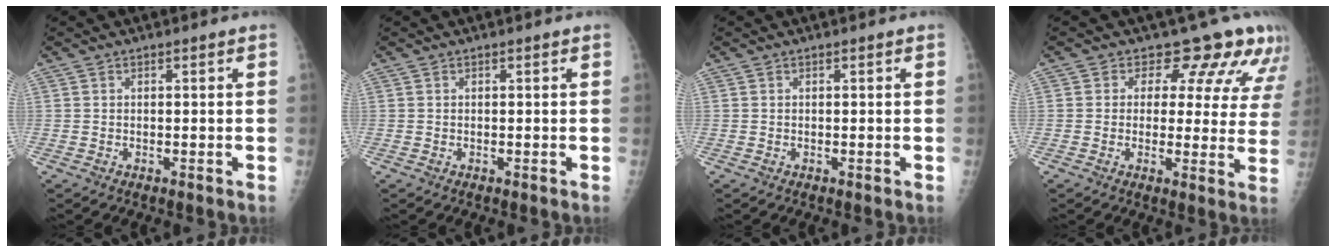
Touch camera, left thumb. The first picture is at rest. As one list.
[{"total": 0.0}, {"total": 0.0}, {"total": 11.3, "force": [9.1, 5.8, 3.6], "torque": [0.010, -0.042, 0.078]}]